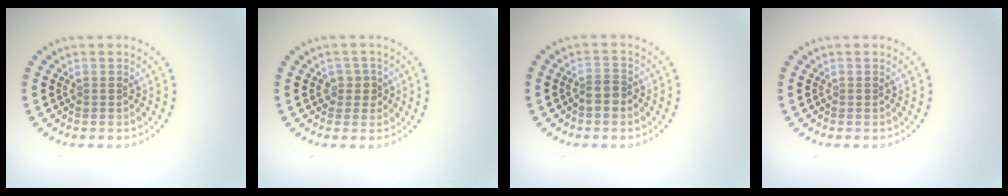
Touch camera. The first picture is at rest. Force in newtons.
{"total": 1.8, "press": 1.5, "slide": 1.0}
{"total": 2.0, "press": 1.8, "slide": 1.1}
{"total": 0.0}